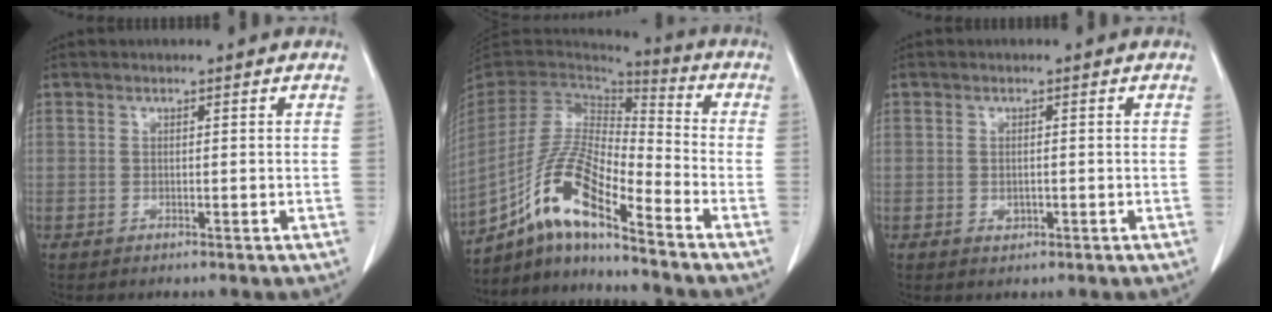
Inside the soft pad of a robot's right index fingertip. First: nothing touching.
{"total": 14.3, "force": [-8.8, 2.4, 11.1], "torque": [-0.223, 0.001, -0.163]}
{"total": 1.1, "force": [-0.3, 0.7, 0.8], "torque": [-0.015, -0.001, -0.002]}